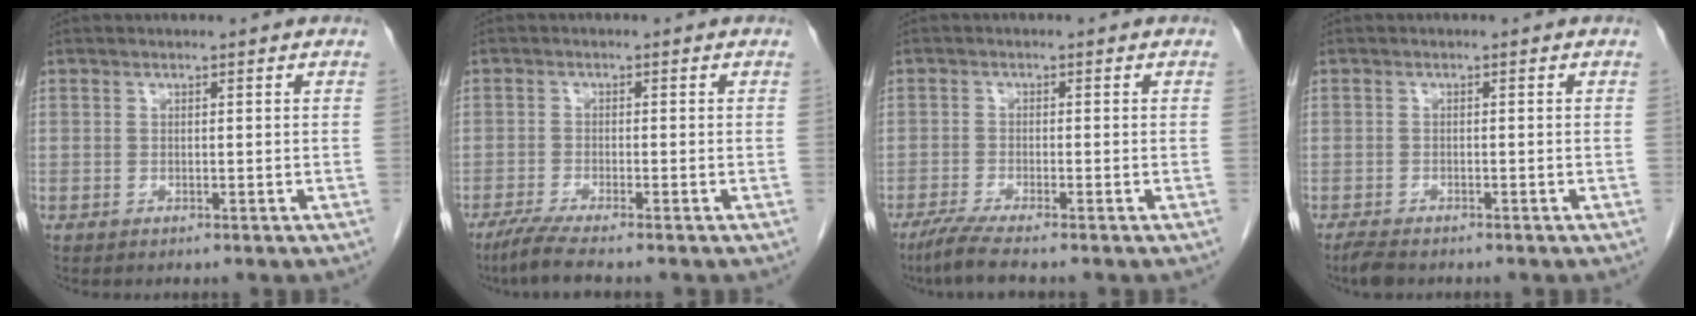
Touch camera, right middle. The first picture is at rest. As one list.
[{"total": 4.6, "force": [-3.6, -0.3, 2.8], "torque": [-0.055, -0.014, -0.069]}, {"total": 4.6, "force": [-3.5, -0.3, 2.8], "torque": [-0.056, -0.013, -0.068]}, {"total": 2.3, "force": [-1.9, 0.5, 1.1], "torque": [-0.028, -0.007, -0.033]}]